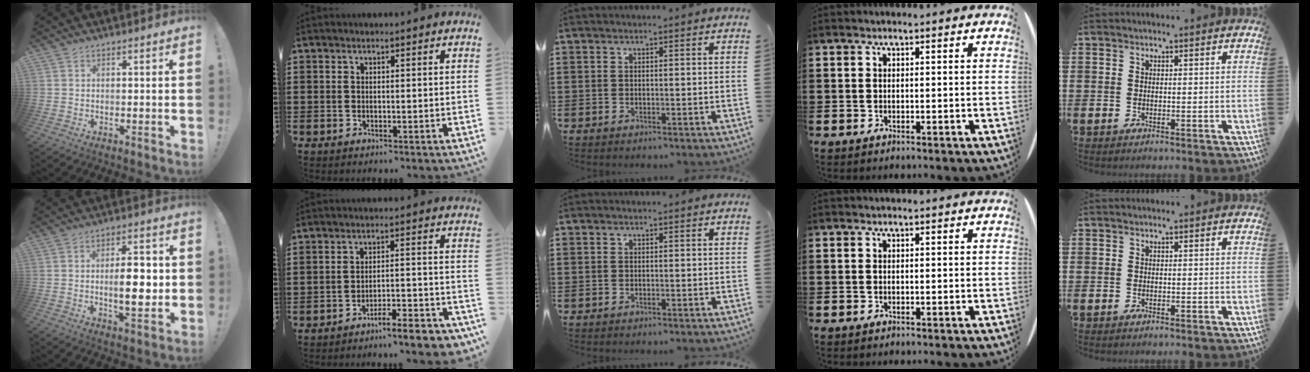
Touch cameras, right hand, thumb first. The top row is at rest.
{"thumb": {"total": 10.0, "force": [-0.5, 3.6, 9.2], "torque": [-0.140, -0.005, -0.015]}, "index": {"total": 5.6, "force": [-5.2, 0.0, 1.9], "torque": [-0.030, -0.006, -0.101]}}